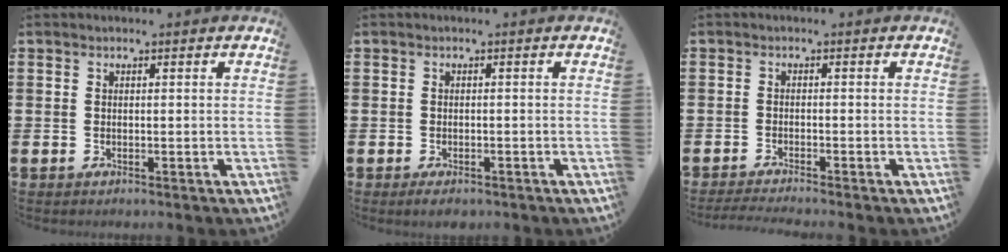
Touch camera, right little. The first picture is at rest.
{"total": 0.9, "force": [-0.6, 0.4, 0.6], "torque": [-0.004, -0.004, -0.014]}
{"total": 1.4, "force": [-1.2, -0.1, 0.7], "torque": [-0.010, 0.001, -0.024]}